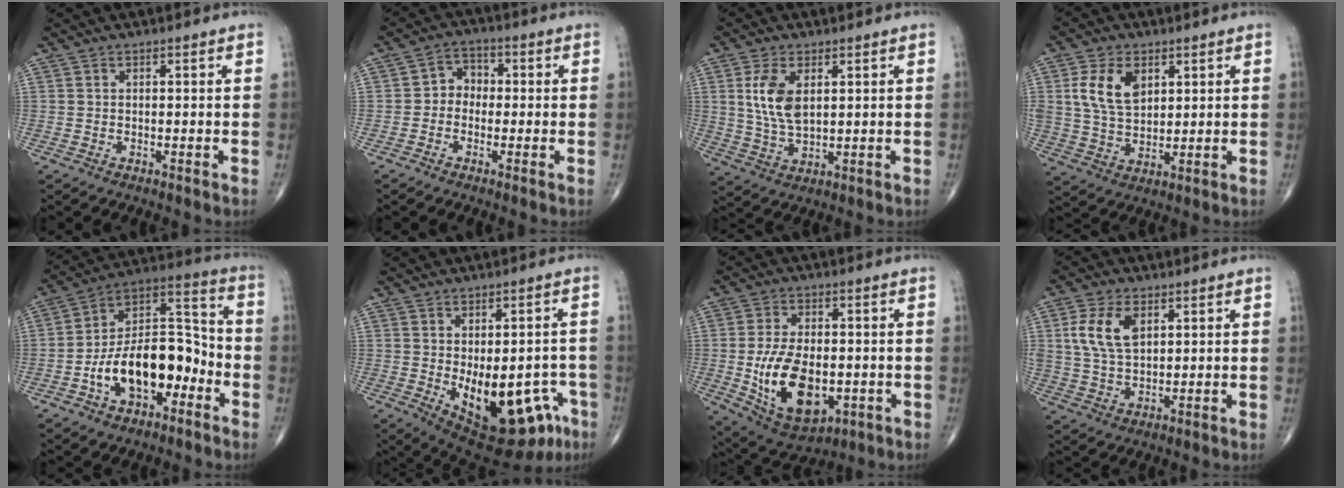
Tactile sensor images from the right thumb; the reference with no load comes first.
{"total": 4.7, "force": [-0.6, 4.0, 2.3], "torque": [-0.013, 0.022, -0.025]}
{"total": 8.3, "force": [2.3, 4.3, 6.7], "torque": [-0.132, -0.011, 0.051]}
{"total": 9.6, "force": [3.3, 6.1, 6.7], "torque": [-0.115, -0.010, 0.068]}
{"total": 18.1, "force": [-6.1, 10.2, 13.6], "torque": [-0.197, 0.066, -0.106]}
{"total": 19.3, "force": [-6.0, 9.5, 15.7], "torque": [-0.171, 0.010, -0.055]}
{"total": 16.2, "force": [-3.0, 9.1, 13.1], "torque": [-0.213, -0.005, -0.030]}
{"total": 8.9, "force": [2.9, 5.0, 6.7], "torque": [-0.135, -0.005, 0.058]}